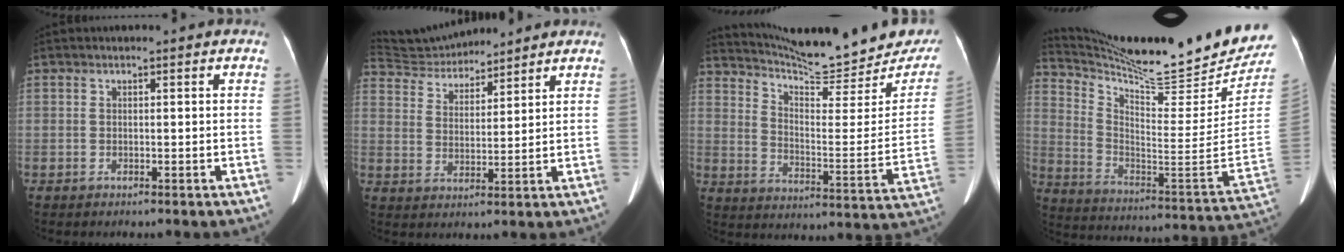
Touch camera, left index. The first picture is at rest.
{"total": 10.6, "force": [10.2, 2.1, 1.7], "torque": [-0.037, 0.029, 0.191]}
{"total": 23.6, "force": [21.7, 3.6, 8.7], "torque": [-0.133, -0.072, 0.287]}
{"total": 26.5, "force": [23.9, 1.0, 11.3], "torque": [-0.205, -0.094, 0.351]}